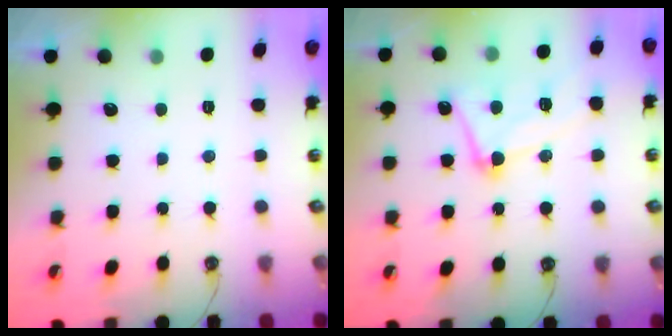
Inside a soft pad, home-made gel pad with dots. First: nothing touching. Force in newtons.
{"total": 10.5, "press": 10.5, "slide": 1.1}